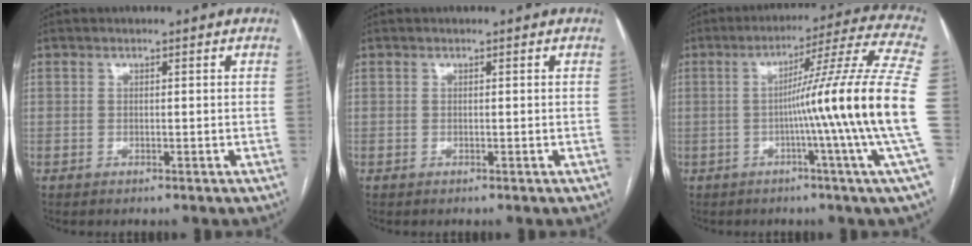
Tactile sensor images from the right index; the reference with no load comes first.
{"total": 0.0}
{"total": 18.8, "force": [-2.4, -3.6, 18.3], "torque": [-0.247, -0.005, -0.054]}